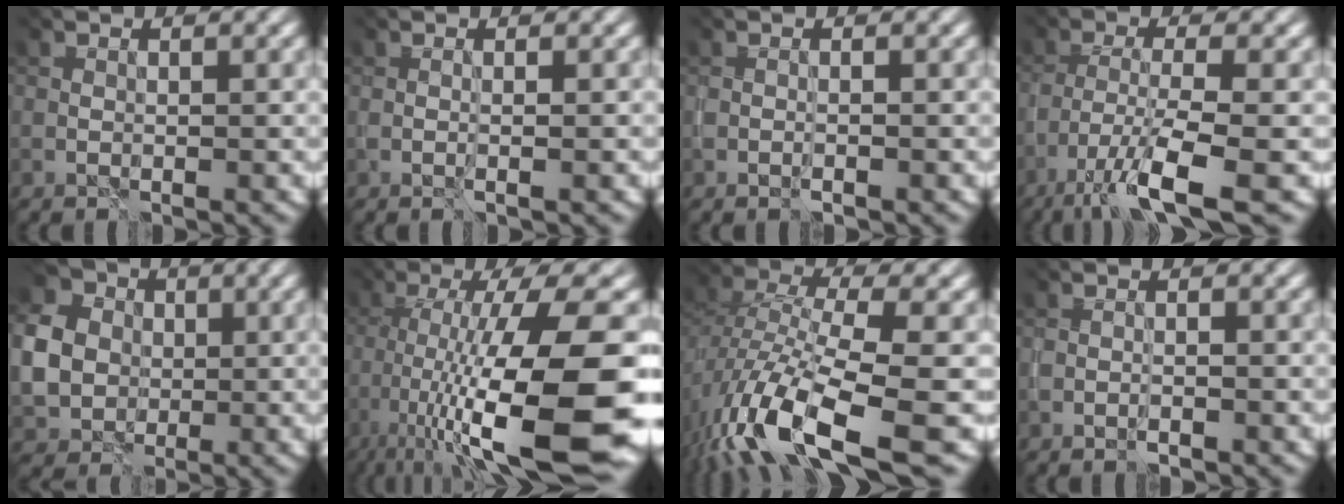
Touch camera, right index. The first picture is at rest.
{"total": 0.6, "force": [-0.1, -0.5, 0.3], "torque": [-0.006, -0.005, -0.001]}
{"total": 0.6, "force": [-0.4, 0.1, 0.4], "torque": [-0.007, -0.004, -0.006]}
{"total": 7.1, "force": [-4.9, 0.6, 5.1], "torque": [-0.090, -0.007, -0.094]}
{"total": 5.9, "force": [0.4, 5.3, 2.4], "torque": [-0.081, 0.001, 0.010]}
{"total": 15.2, "force": [-4.7, 3.7, 14.0], "torque": [-0.228, -0.014, -0.068]}
{"total": 11.8, "force": [-6.9, 3.4, 9.0], "torque": [-0.186, -0.021, -0.122]}
{"total": 0.9, "force": [-0.8, 0.2, 0.5], "torque": [-0.009, -0.004, -0.012]}